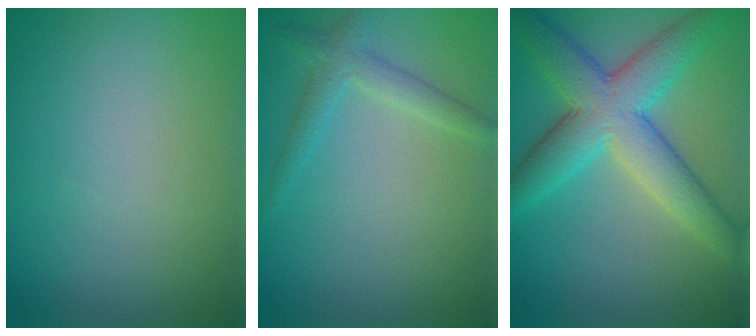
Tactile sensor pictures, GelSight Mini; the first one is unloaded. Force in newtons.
{"total": 2.0, "press": 2.0, "slide": 0.1}
{"total": 7.3, "press": 7.3, "slide": 0.3}